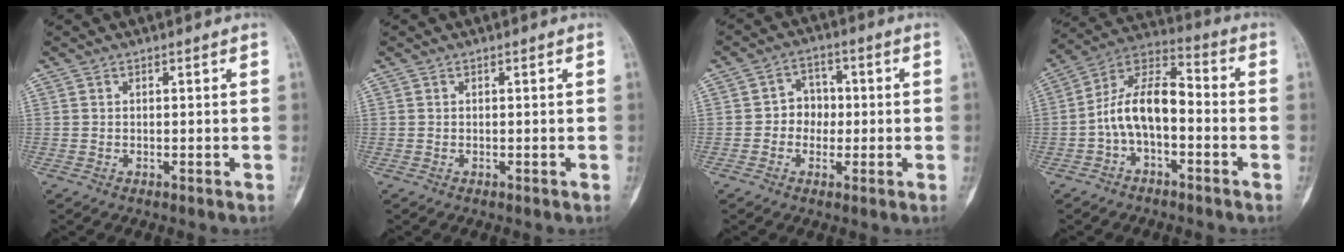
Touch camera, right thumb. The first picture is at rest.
{"total": 0.0}
{"total": 5.3, "force": [-0.4, 4.7, 2.5], "torque": [-0.004, 0.014, -0.017]}
{"total": 11.9, "force": [-2.4, 6.4, 9.8], "torque": [-0.164, 0.055, -0.053]}